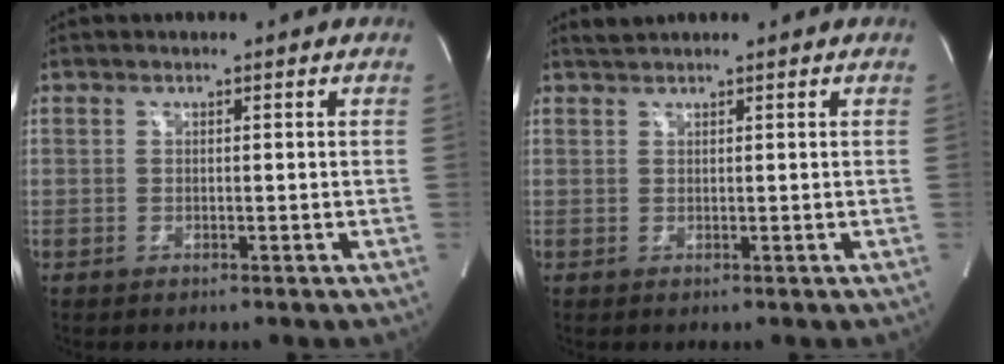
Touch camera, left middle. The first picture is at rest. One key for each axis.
{"total": 1.1, "fx": 1.1, "fy": -0.2, "fz": 0.0, "tx": -0.009, "ty": 0.008, "tz": 0.028}